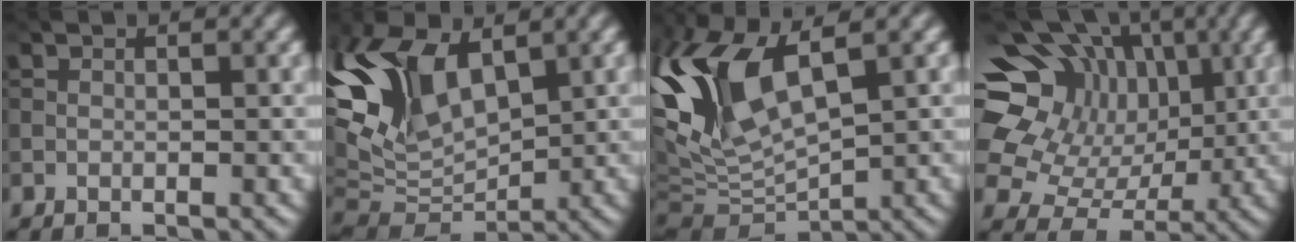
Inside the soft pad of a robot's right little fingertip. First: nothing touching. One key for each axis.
{"total": 10.1, "fx": 4.0, "fy": 5.7, "fz": 7.3, "tx": -0.176, "ty": 0.007, "tz": 0.067}
{"total": 9.3, "fx": 3.1, "fy": 3.8, "fz": 7.9, "tx": -0.181, "ty": 0.003, "tz": 0.058}
{"total": 16.4, "fx": 5.1, "fy": 13.3, "fz": 8.1, "tx": -0.207, "ty": 0.042, "tz": 0.088}